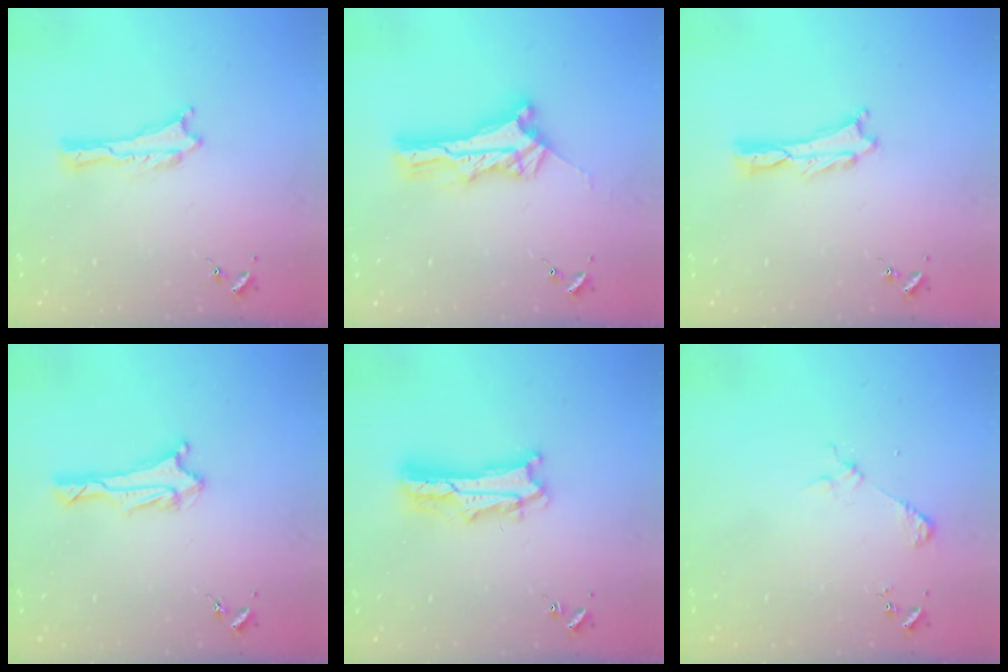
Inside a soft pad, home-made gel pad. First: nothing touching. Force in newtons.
{"total": 6.0, "press": 6.0, "slide": 0.4}
{"total": 0.0}
{"total": 2.9, "press": 2.8, "slide": 0.7}
{"total": 6.1, "press": 6.1, "slide": 0.5}
{"total": 2.2, "press": 2.2, "slide": 0.2}